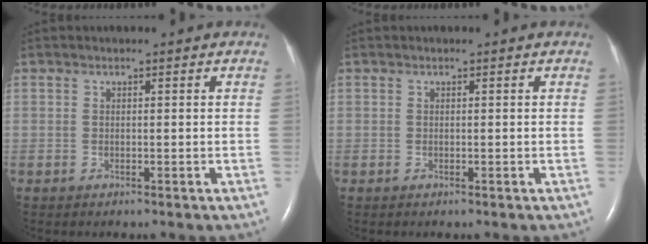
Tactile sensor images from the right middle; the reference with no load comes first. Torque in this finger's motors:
{"motor_torque": [0.01, 0.01, 0.00, 0.00]}